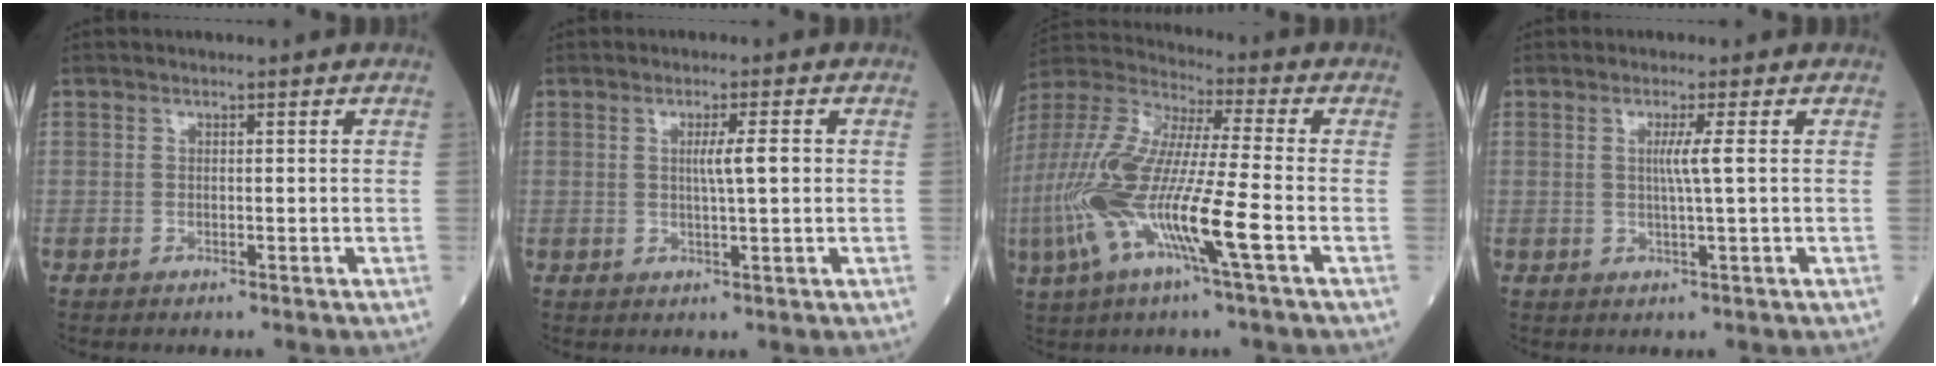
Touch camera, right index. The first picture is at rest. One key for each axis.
{"total": 3.3, "fx": 0.4, "fy": -0.1, "fz": 3.2, "tx": -0.057, "ty": -0.001, "tz": 0.005}
{"total": 18.5, "fx": -5.5, "fy": 1.5, "fz": 17.6, "tx": -0.385, "ty": -0.020, "tz": -0.110}
{"total": 2.7, "fx": 0.4, "fy": -0.8, "fz": 2.6, "tx": -0.049, "ty": -0.004, "tz": 0.006}